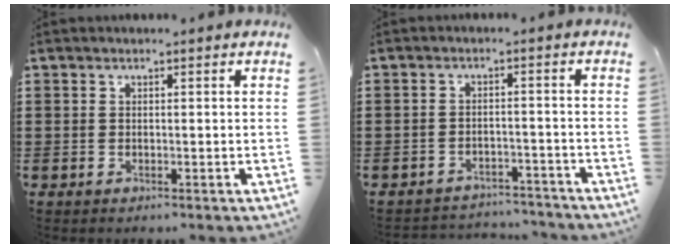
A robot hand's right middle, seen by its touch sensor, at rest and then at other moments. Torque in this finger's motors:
{"motor_torque": [0.15, -0.16, 0.02, 0.03]}